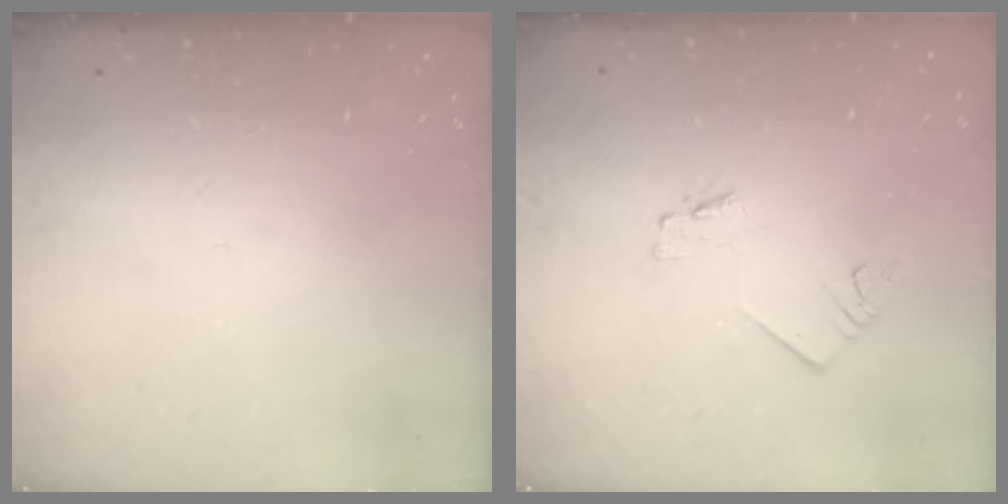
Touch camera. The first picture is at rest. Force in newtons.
{"total": 1.8, "press": 1.7, "slide": 0.2}